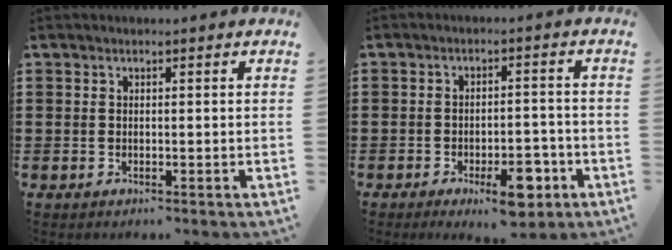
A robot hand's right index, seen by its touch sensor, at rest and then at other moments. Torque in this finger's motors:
{"motor_torque": [0.72, -0.66, 0.21, 0.11]}